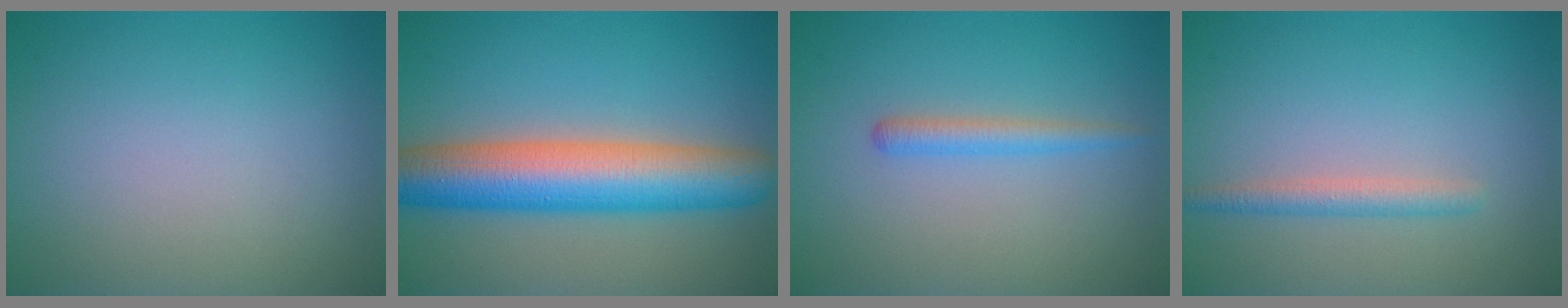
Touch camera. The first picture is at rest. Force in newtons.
{"total": 9.6, "press": 9.6, "slide": 0.3}
{"total": 1.7, "press": 1.7, "slide": 0.2}
{"total": 1.8, "press": 1.8, "slide": 0.1}